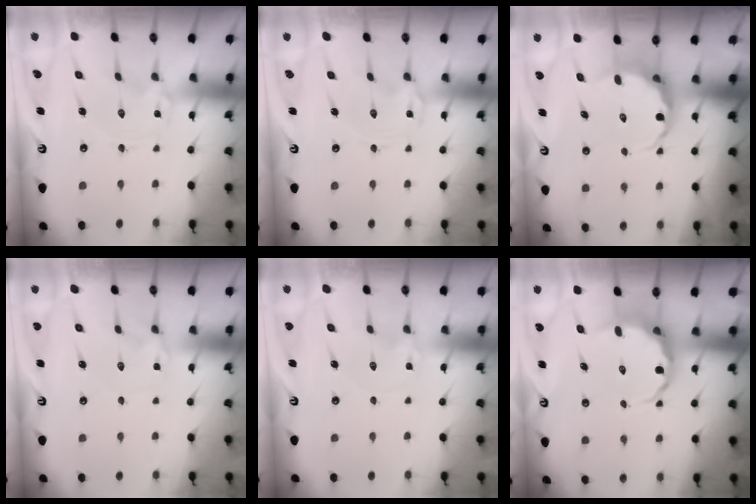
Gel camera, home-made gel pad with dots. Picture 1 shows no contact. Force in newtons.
{"total": 0.0}
{"total": 7.2, "press": 6.9, "slide": 1.8}
{"total": 1.8, "press": 1.8, "slide": 0.4}
{"total": 0.0}
{"total": 7.1, "press": 6.9, "slide": 1.7}